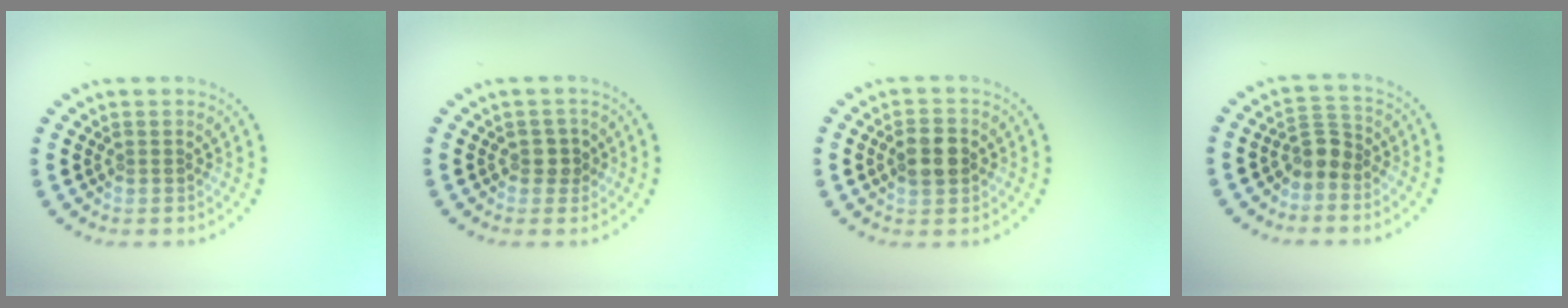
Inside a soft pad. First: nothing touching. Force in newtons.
{"total": 1.4, "press": 1.3, "slide": 0.4}
{"total": 3.3, "press": 3.2, "slide": 0.2}
{"total": 2.3, "press": 1.8, "slide": 1.5}